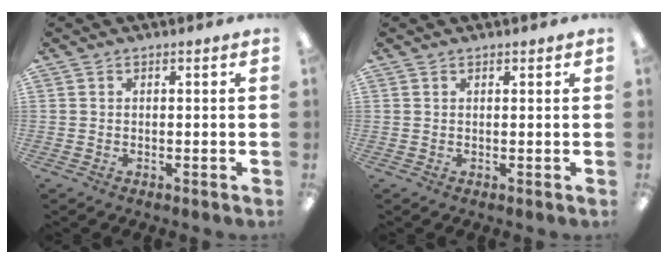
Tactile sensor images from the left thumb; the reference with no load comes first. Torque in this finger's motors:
{"motor_torque": [-0.18, -0.11, -0.43, 0.26, 0.00]}